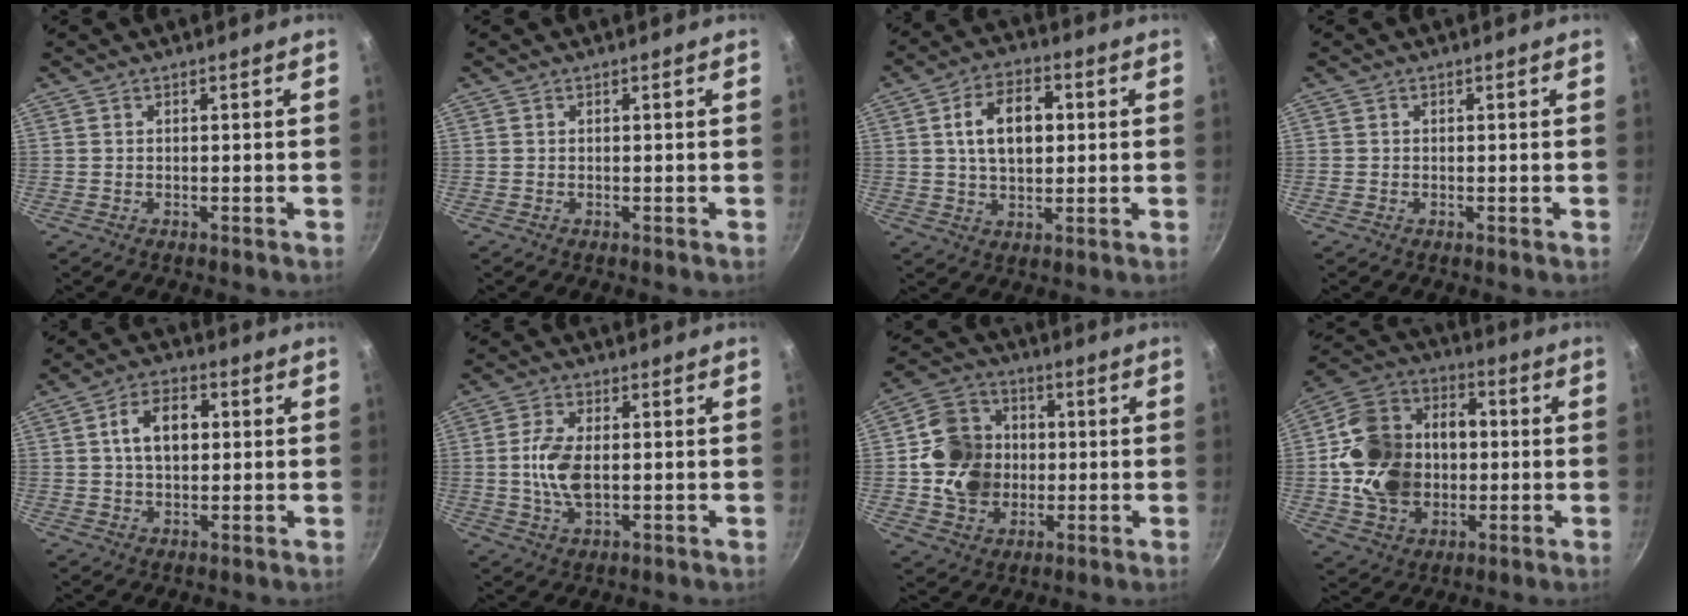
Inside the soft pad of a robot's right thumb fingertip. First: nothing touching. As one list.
[{"total": 0.0}, {"total": 10.9, "force": [2.0, 6.7, 8.4], "torque": [-0.126, 0.008, 0.031]}, {"total": 0.6, "force": [-0.1, 0.5, 0.3], "torque": [-0.005, 0.000, -0.003]}, {"total": 8.5, "force": [1.4, 5.4, 6.5], "torque": [-0.097, 0.013, 0.021]}, {"total": 7.9, "force": [-0.1, 4.1, 6.8], "torque": [-0.142, -0.002, 0.000]}, {"total": 15.3, "force": [-0.5, 12.7, 8.4], "torque": [-0.123, 0.016, -0.009]}, {"total": 21.1, "force": [-0.5, 15.8, 14.0], "torque": [-0.233, 0.024, -0.005]}]